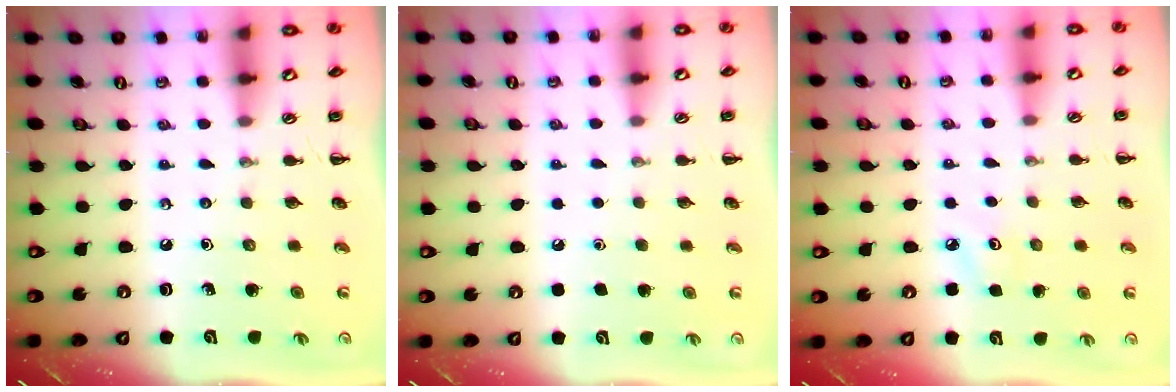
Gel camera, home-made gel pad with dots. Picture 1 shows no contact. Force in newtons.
{"total": 1.7, "press": 1.7, "slide": 0.1}
{"total": 3.9, "press": 3.7, "slide": 1.1}